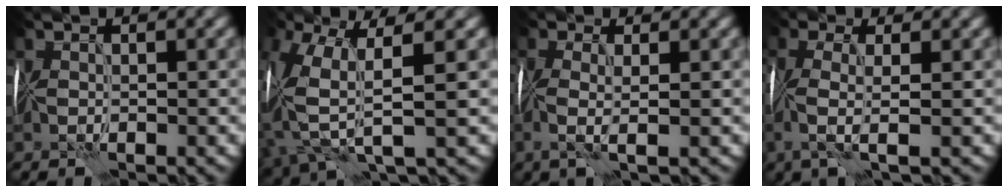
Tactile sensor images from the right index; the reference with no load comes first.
{"total": 9.0, "force": [0.1, 4.0, 8.0], "torque": [-0.206, -0.020, 0.006]}
{"total": 2.5, "force": [-0.4, 0.3, 2.4], "torque": [-0.058, -0.004, -0.011]}
{"total": 3.6, "force": [-0.5, 0.7, 3.5], "torque": [-0.083, -0.003, -0.017]}